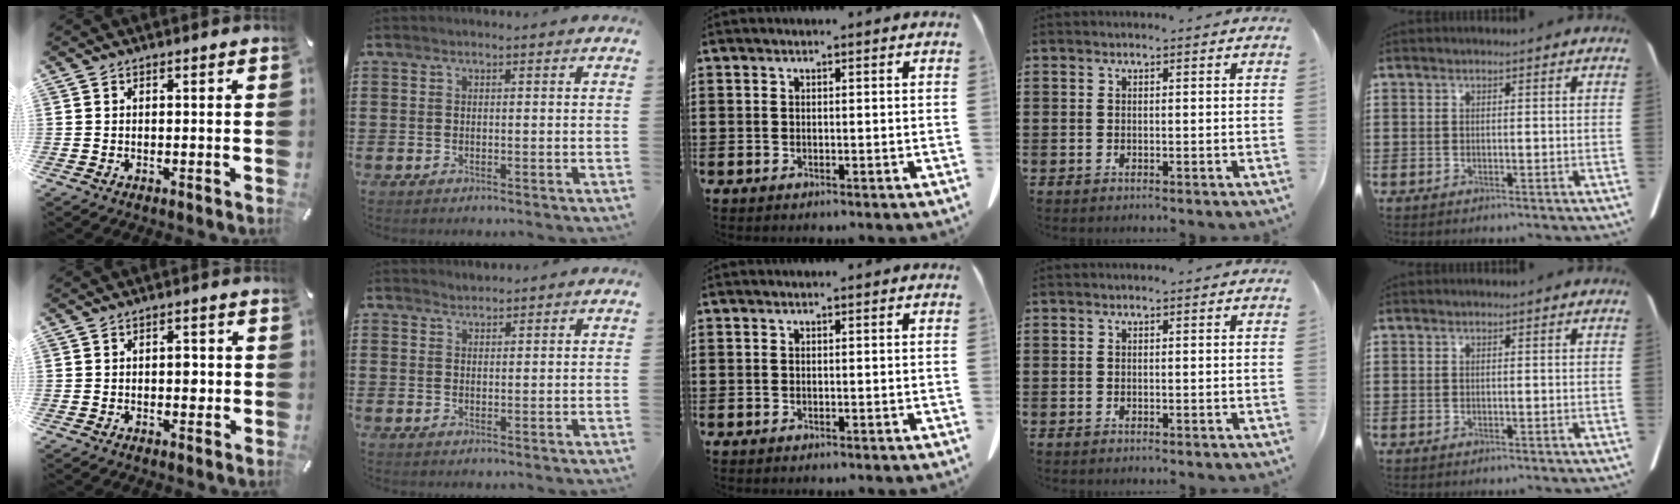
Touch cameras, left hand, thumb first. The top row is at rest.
{"thumb": {"total": 2.5, "force": [-0.1, 1.6, 2.0], "torque": [-0.022, -0.002, -0.006]}, "index": {"total": 1.3, "force": [1.3, 0.1, -0.2], "torque": [0.000, 0.001, 0.026]}}